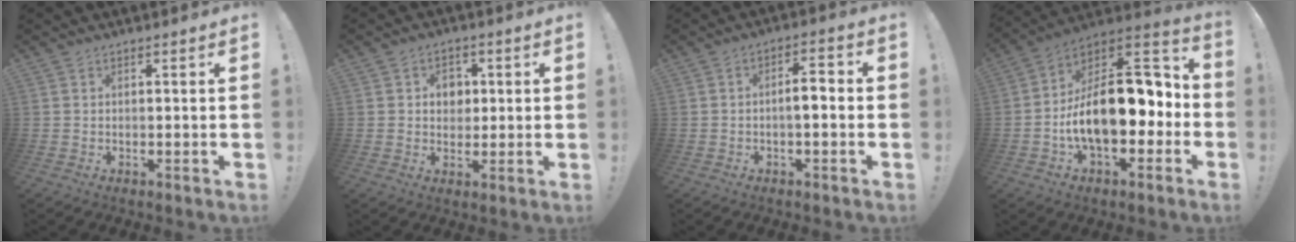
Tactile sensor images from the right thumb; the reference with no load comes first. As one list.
[{"total": 5.5, "force": [1.0, 4.8, 2.5], "torque": [-0.032, -0.002, 0.015]}, {"total": 5.5, "force": [-1.1, 1.8, 5.1], "torque": [-0.074, 0.005, -0.023]}, {"total": 21.9, "force": [-2.0, 12.0, 18.2], "torque": [-0.293, 0.010, -0.022]}]